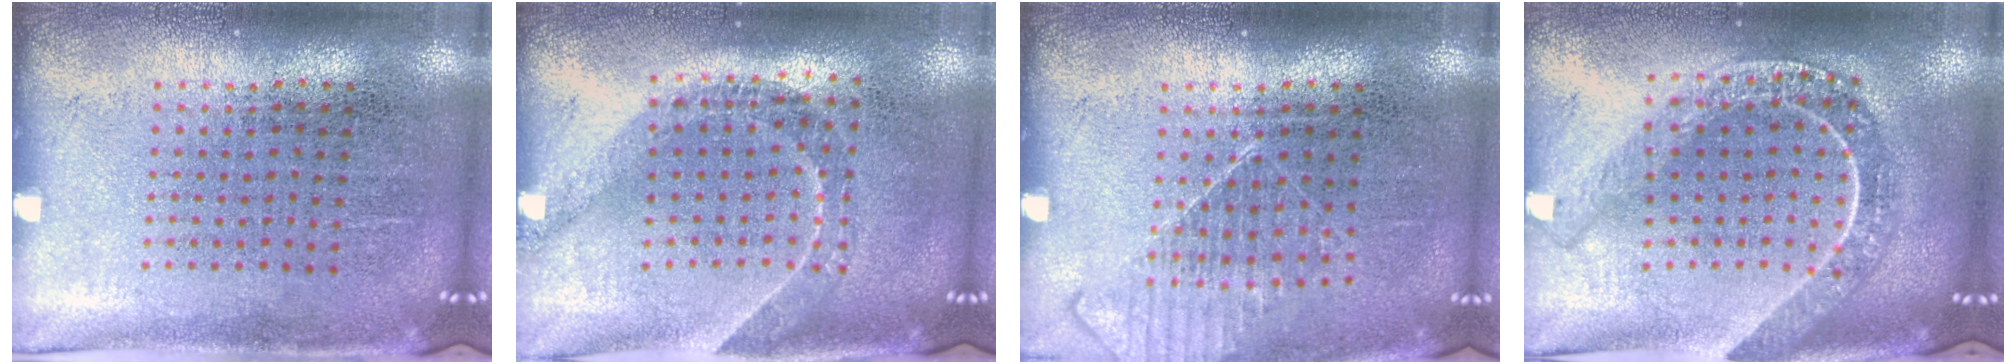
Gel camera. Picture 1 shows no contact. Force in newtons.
{"total": 1.5, "press": 1.3, "slide": 0.9}
{"total": 1.1, "press": 1.1, "slide": 0.1}
{"total": 2.2, "press": 1.8, "slide": 1.2}